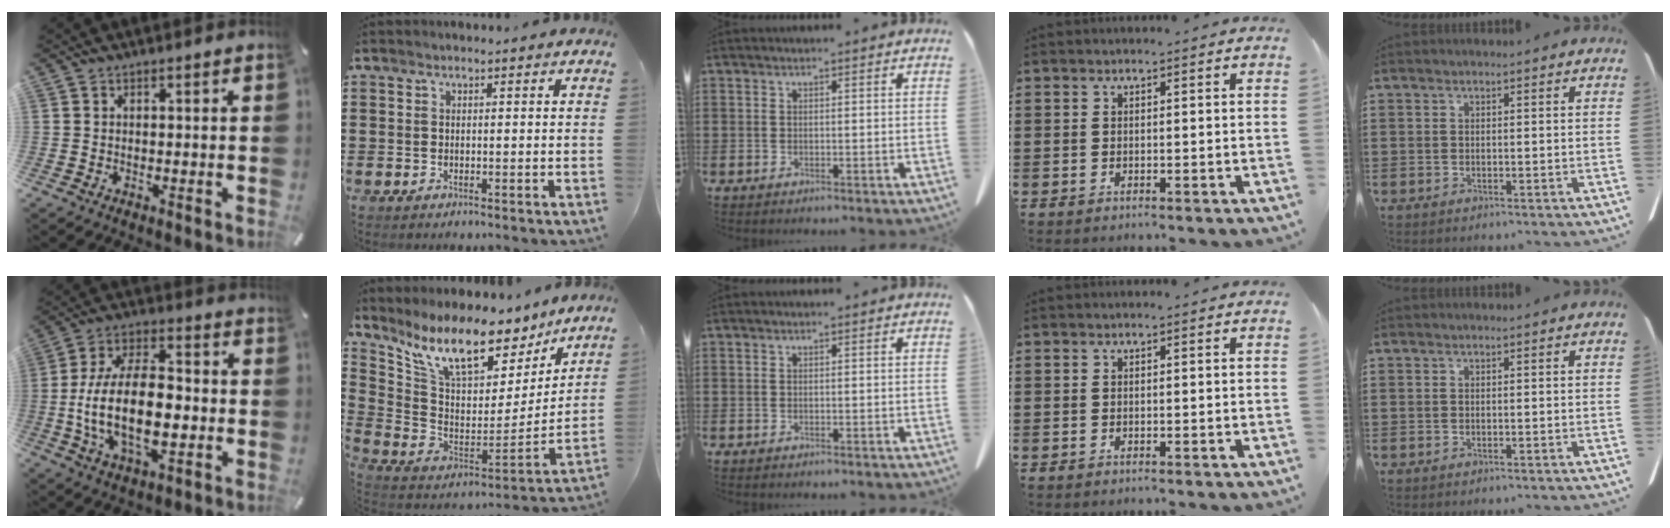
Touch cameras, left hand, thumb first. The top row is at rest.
{"thumb": {"total": 18.0, "force": [-3.4, 9.9, 14.6], "torque": [-0.293, 0.005, -0.060]}, "index": {"total": 11.9, "force": [9.1, 3.6, 6.8], "torque": [-0.166, -0.059, 0.159]}}